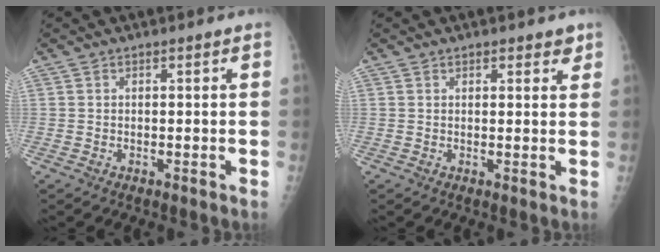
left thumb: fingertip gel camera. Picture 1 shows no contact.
{"total": 2.6, "force": [1.9, 1.4, 1.2], "torque": [0.007, -0.008, 0.021]}